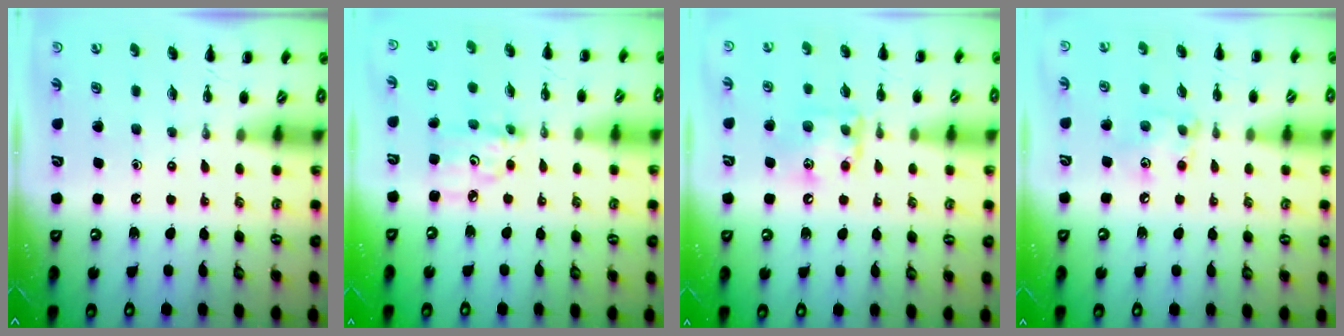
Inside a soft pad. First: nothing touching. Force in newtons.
{"total": 5.3, "press": 5.3, "slide": 0.3}
{"total": 11.8, "press": 11.8, "slide": 1.2}
{"total": 5.9, "press": 5.9, "slide": 0.3}